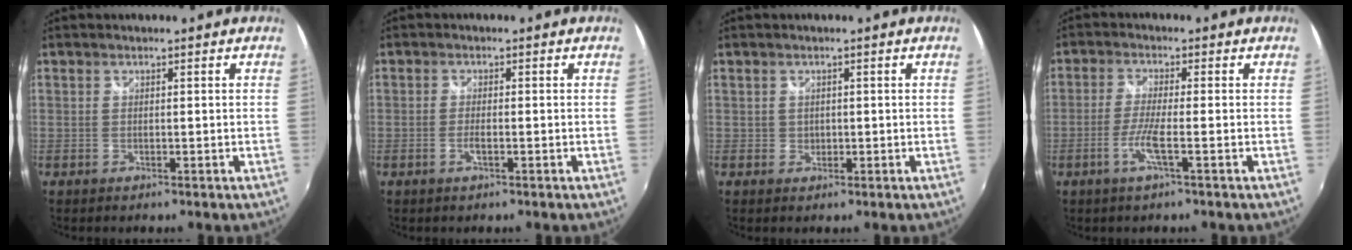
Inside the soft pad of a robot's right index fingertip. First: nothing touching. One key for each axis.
{"total": 1.5, "fx": -0.7, "fy": 0.2, "fz": 1.3, "tx": -0.030, "ty": -0.002, "tz": -0.014}
{"total": 1.1, "fx": 0.0, "fy": 1.1, "fz": 0.0, "tx": 0.004, "ty": -0.001, "tz": 0.001}
{"total": 4.3, "fx": -1.9, "fy": -0.5, "fz": 3.8, "tx": -0.088, "ty": -0.006, "tz": -0.041}